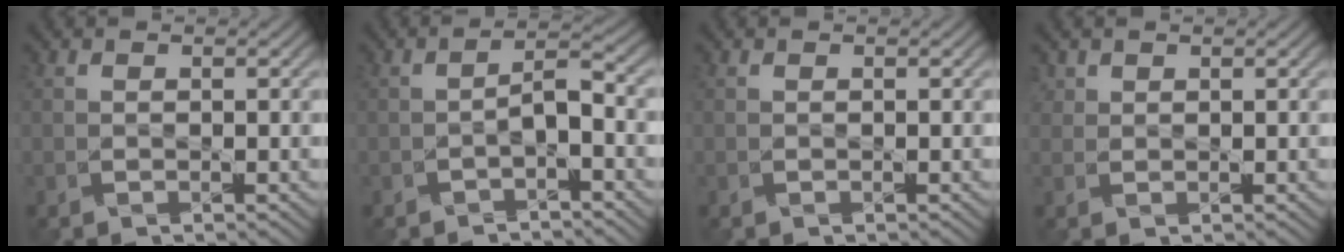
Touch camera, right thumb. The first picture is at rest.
{"total": 3.3, "force": [-2.2, 0.5, 2.4], "torque": [-0.038, 0.010, -0.037]}
{"total": 0.0}
{"total": 1.9, "force": [1.5, 1.1, 0.2], "torque": [-0.015, 0.011, 0.026]}